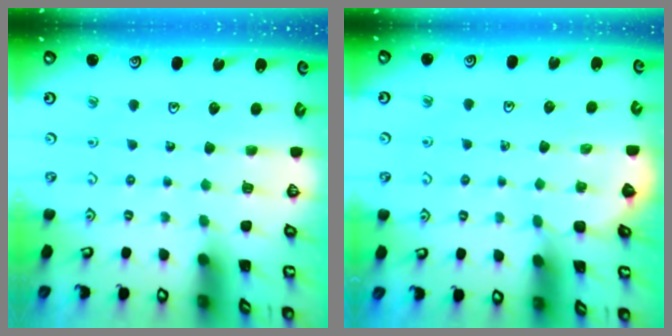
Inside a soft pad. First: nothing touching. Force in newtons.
{"total": 2.1, "press": 2.1, "slide": 0.2}